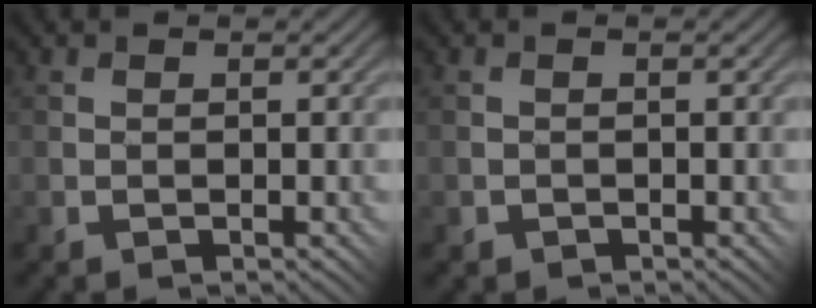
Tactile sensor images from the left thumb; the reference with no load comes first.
{"total": 0.8, "force": [-0.5, 0.5, -0.3], "torque": [0.010, 0.000, -0.007]}